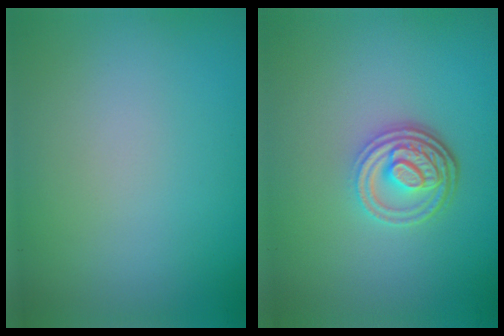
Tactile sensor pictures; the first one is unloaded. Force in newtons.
{"total": 4.4, "press": 3.3, "slide": 2.8}